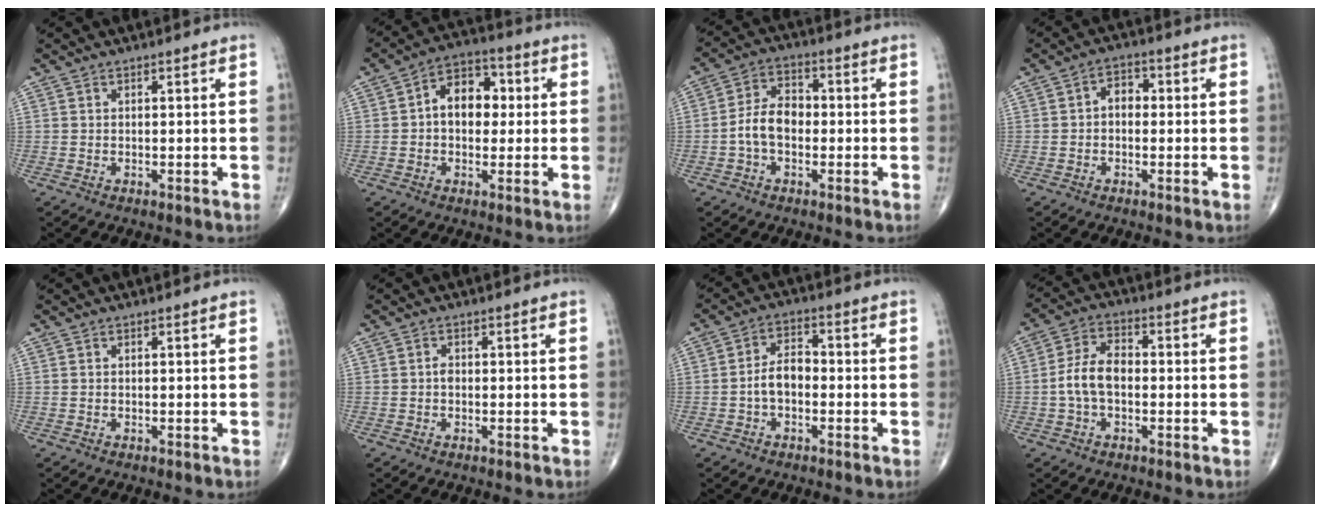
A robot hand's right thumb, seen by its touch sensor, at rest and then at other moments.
{"total": 9.8, "force": [0.9, 6.8, 7.0], "torque": [-0.075, 0.023, 0.005]}
{"total": 7.3, "force": [-1.3, 4.8, 5.3], "torque": [-0.088, 0.028, -0.035]}
{"total": 3.9, "force": [-0.1, 2.8, 2.7], "torque": [-0.024, 0.018, -0.013]}
{"total": 0.0}
{"total": 1.0, "force": [-0.2, 0.7, 0.7], "torque": [-0.005, 0.003, -0.007]}
{"total": 5.6, "force": [-1.3, 3.4, 4.2], "torque": [-0.064, 0.027, -0.031]}
{"total": 7.5, "force": [-1.0, 4.4, 5.9], "torque": [-0.115, 0.025, -0.028]}